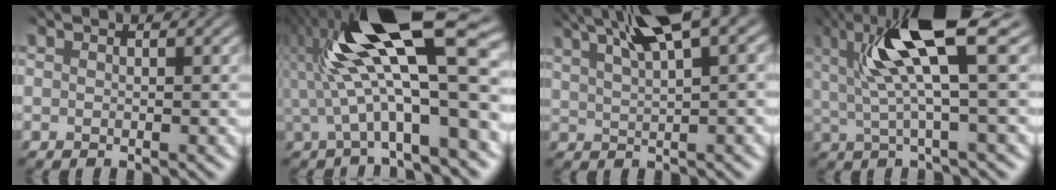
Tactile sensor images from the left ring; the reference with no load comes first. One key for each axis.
{"total": 12.1, "fx": 1.4, "fy": 3.9, "fz": 11.3, "tx": -0.210, "ty": 0.006, "tz": 0.033}
{"total": 6.1, "fx": 4.1, "fy": 0.9, "fz": 4.4, "tx": -0.086, "ty": 0.014, "tz": 0.082}
{"total": 6.3, "fx": 2.2, "fy": 0.9, "fz": 5.9, "tx": -0.129, "ty": -0.007, "tz": 0.046}